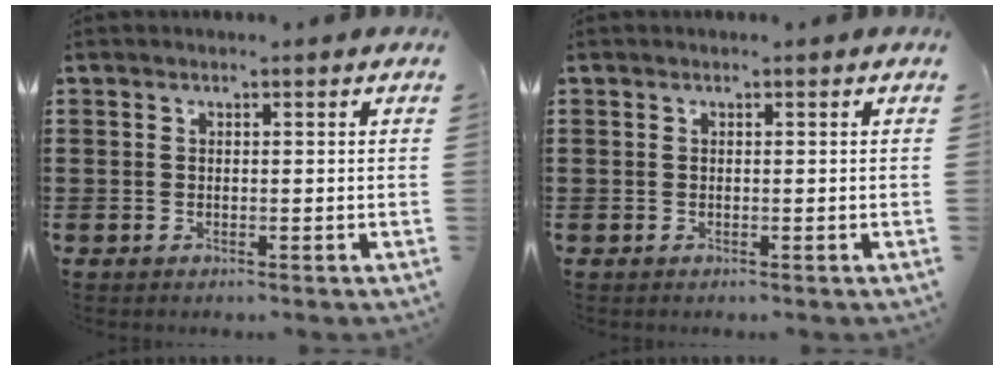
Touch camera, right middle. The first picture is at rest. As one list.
[{"total": 0.0}]